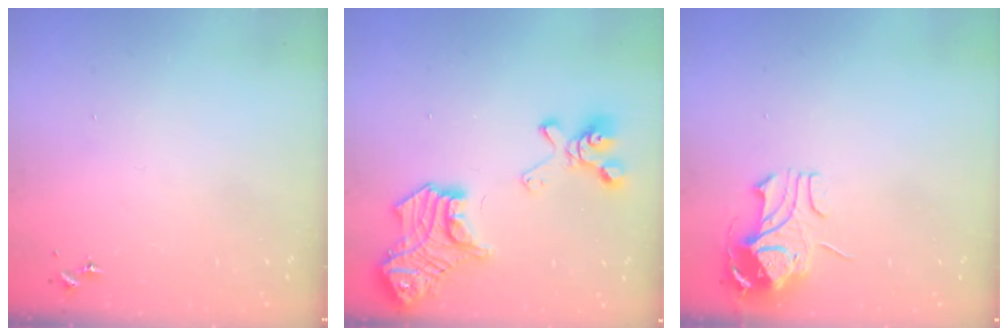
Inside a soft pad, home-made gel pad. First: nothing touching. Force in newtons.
{"total": 23.0, "press": 22.9, "slide": 2.0}
{"total": 10.7, "press": 10.7, "slide": 1.2}